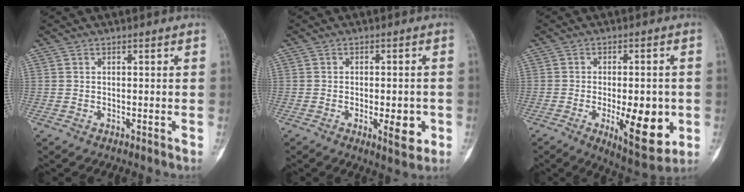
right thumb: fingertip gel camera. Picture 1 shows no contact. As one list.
[{"total": 6.3, "force": [-1.8, 2.4, 5.5], "torque": [-0.066, -0.002, -0.019]}, {"total": 11.4, "force": [-2.4, 4.7, 10.1], "torque": [-0.120, -0.013, -0.024]}]